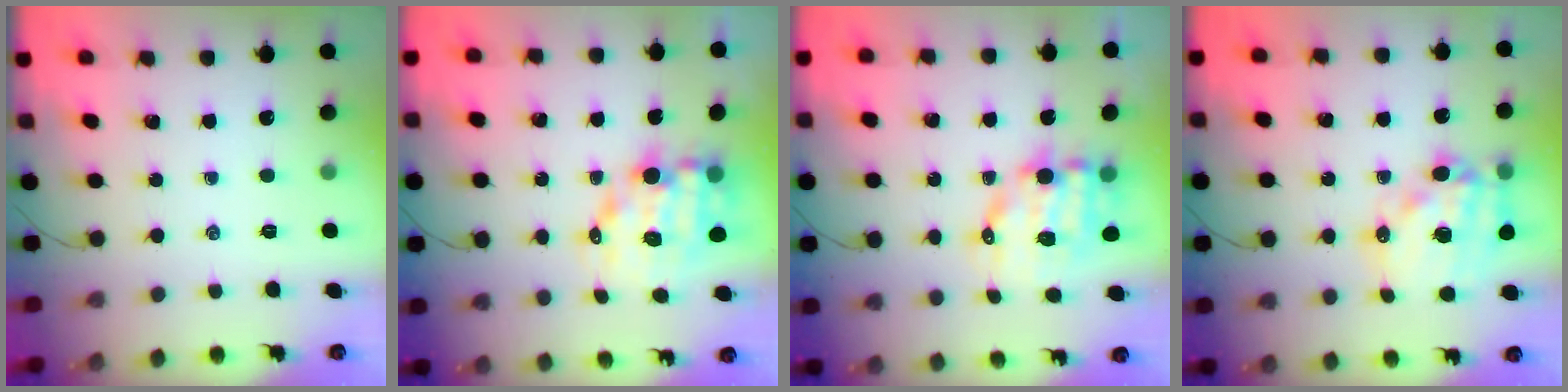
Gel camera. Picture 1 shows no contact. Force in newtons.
{"total": 11.0, "press": 10.7, "slide": 2.6}
{"total": 10.7, "press": 10.4, "slide": 2.5}
{"total": 16.6, "press": 16.1, "slide": 3.7}